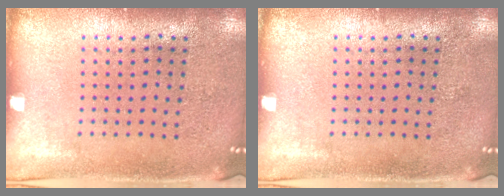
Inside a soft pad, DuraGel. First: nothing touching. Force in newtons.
{"total": 0.0}